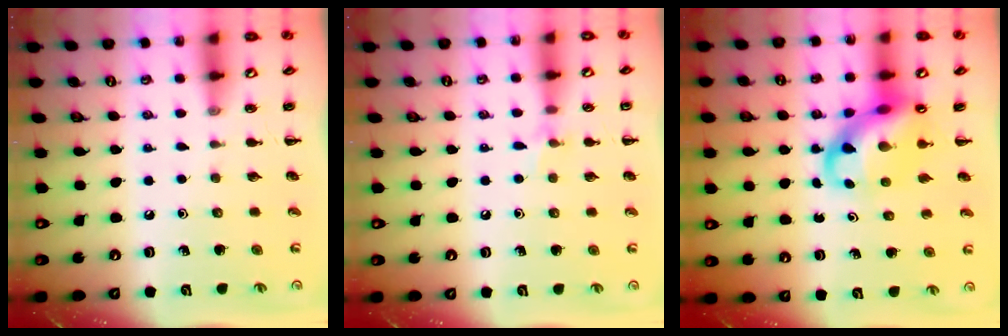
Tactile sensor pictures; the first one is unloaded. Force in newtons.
{"total": 5.1, "press": 4.9, "slide": 1.5}
{"total": 9.9, "press": 9.5, "slide": 2.7}